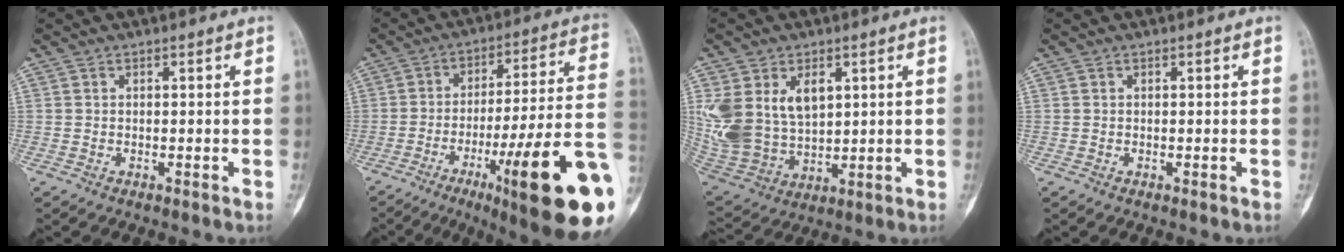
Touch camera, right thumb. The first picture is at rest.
{"total": 25.2, "force": [-9.1, 3.1, 23.2], "torque": [-0.286, 0.029, -0.131]}
{"total": 16.2, "force": [4.5, 11.0, 11.0], "torque": [-0.231, -0.011, 0.112]}
{"total": 0.0}